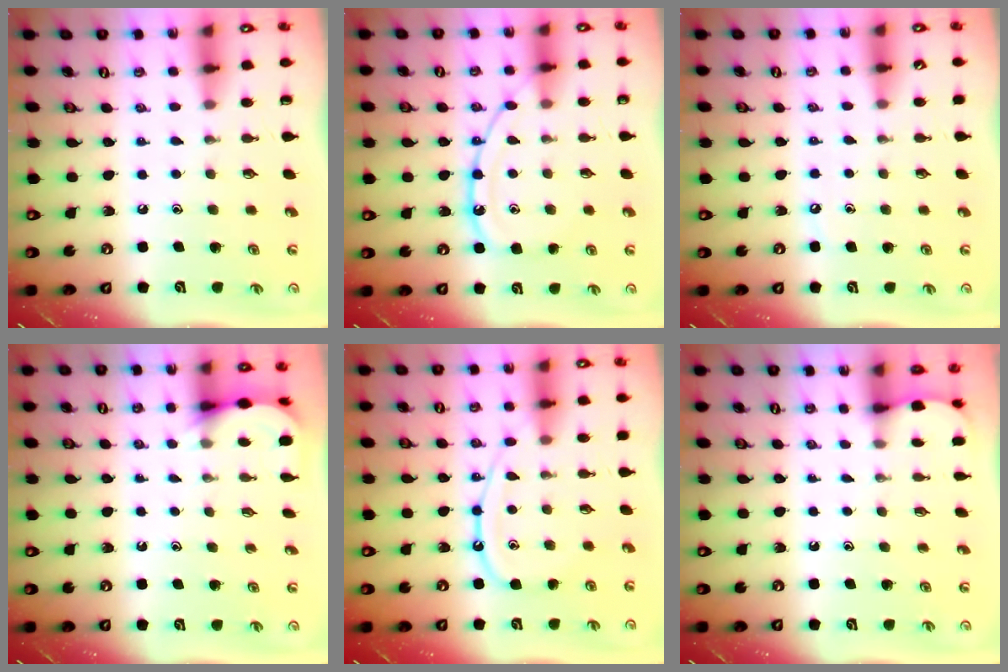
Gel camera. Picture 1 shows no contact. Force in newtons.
{"total": 12.5, "press": 12.5, "slide": 1.2}
{"total": 2.6, "press": 2.6, "slide": 0.4}
{"total": 3.8, "press": 3.8, "slide": 0.5}
{"total": 11.8, "press": 11.8, "slide": 1.1}
{"total": 1.3, "press": 1.3, "slide": 0.1}